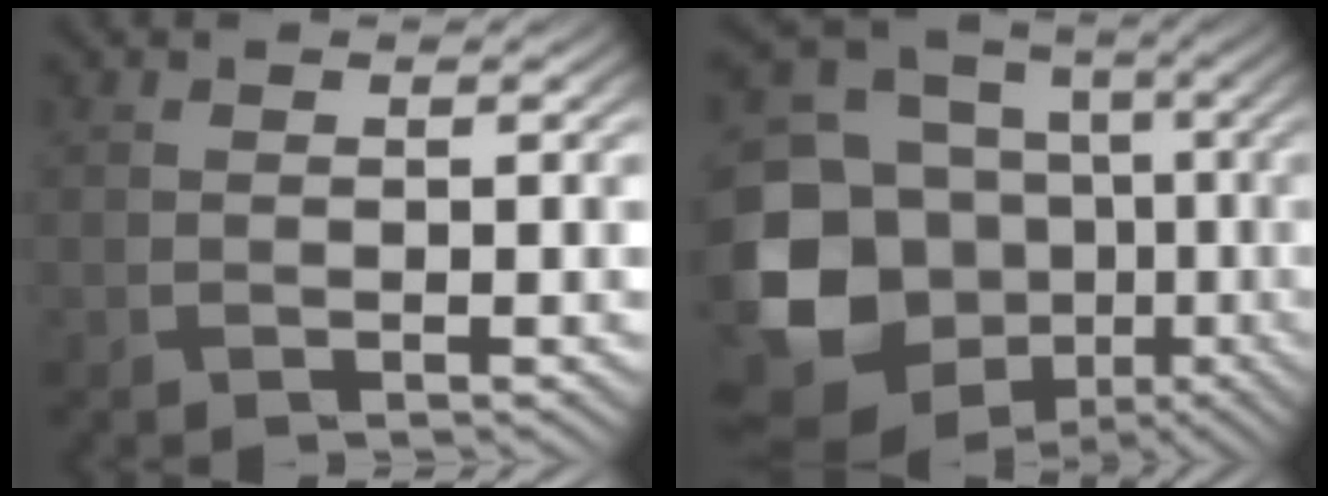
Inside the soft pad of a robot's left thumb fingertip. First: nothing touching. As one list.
[{"total": 18.8, "force": [-4.5, 16.3, 8.2], "torque": [-0.249, -0.046, -0.071]}]